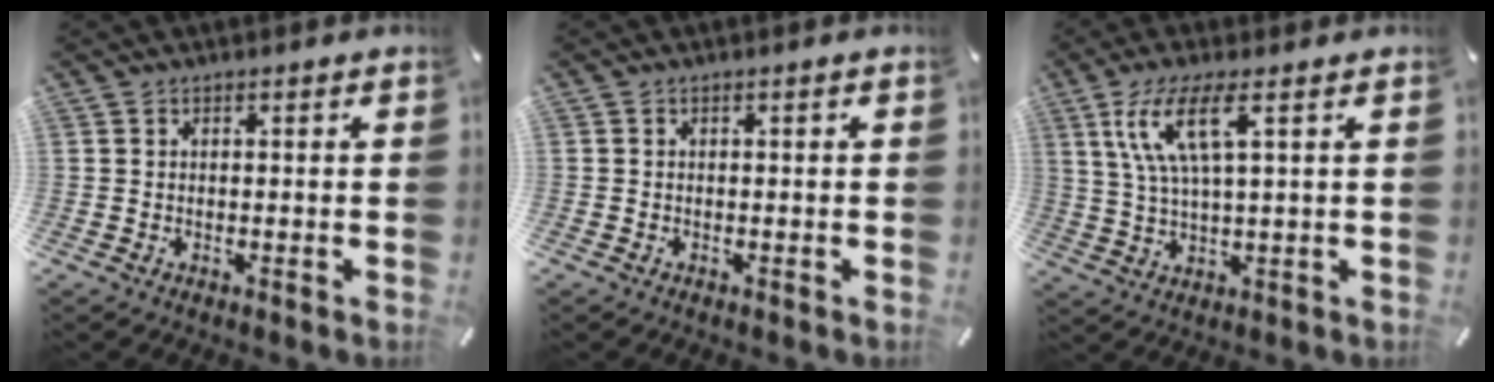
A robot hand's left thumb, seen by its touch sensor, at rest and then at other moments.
{"total": 0.6, "force": [-0.3, 0.5, 0.0], "torque": [0.003, 0.005, -0.009]}
{"total": 10.6, "force": [4.5, 2.6, 9.3], "torque": [-0.201, -0.001, 0.075]}